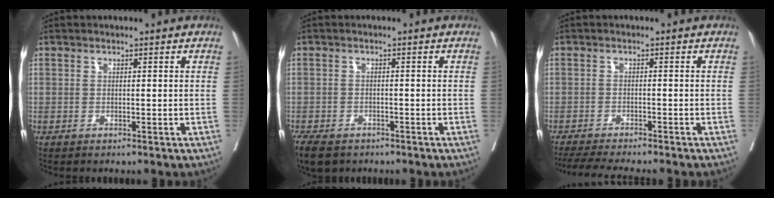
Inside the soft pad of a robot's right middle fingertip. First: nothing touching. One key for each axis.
{"total": 8.4, "fx": -5.8, "fy": 4.7, "fz": 3.8, "tx": -0.085, "ty": -0.012, "tz": -0.086}
{"total": 9.9, "fx": -8.8, "fy": 0.7, "fz": 4.4, "tx": -0.061, "ty": -0.018, "tz": -0.128}